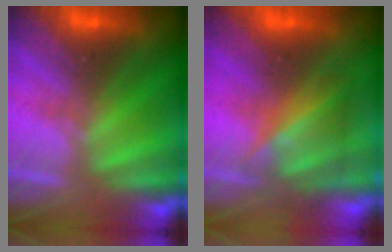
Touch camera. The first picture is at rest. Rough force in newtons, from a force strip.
{"total": 4.9}